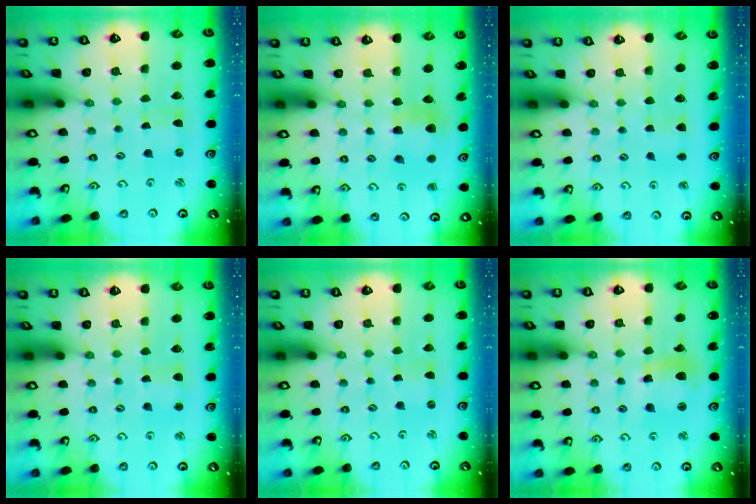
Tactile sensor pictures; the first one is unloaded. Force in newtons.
{"total": 5.8, "press": 5.8, "slide": 0.1}
{"total": 3.2, "press": 3.2, "slide": 0.6}
{"total": 2.9, "press": 2.9, "slide": 0.3}
{"total": 0.0}
{"total": 11.2, "press": 11.2, "slide": 1.3}